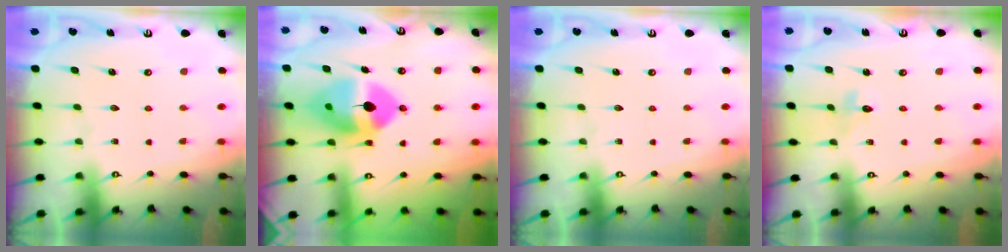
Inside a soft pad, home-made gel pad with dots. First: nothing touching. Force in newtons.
{"total": 13.1, "press": 13.0, "slide": 1.9}
{"total": 0.0}
{"total": 3.0, "press": 2.9, "slide": 0.3}